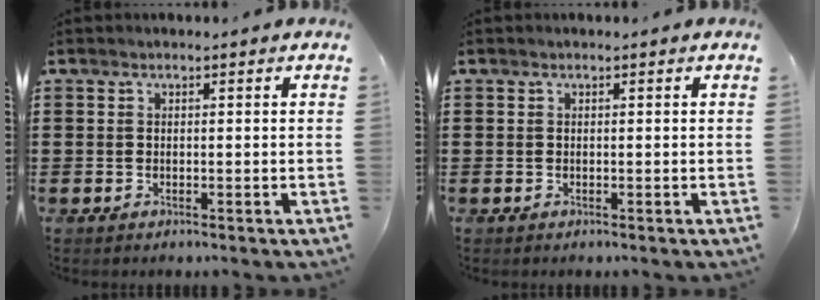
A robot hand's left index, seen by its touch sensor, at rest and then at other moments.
{"total": 0.0}